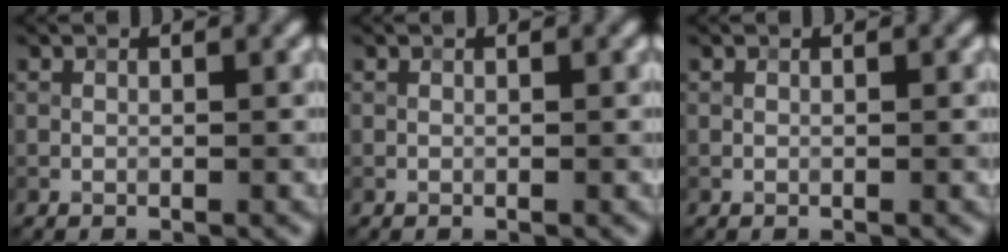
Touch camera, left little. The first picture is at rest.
{"total": 0.0}
{"total": 0.0}